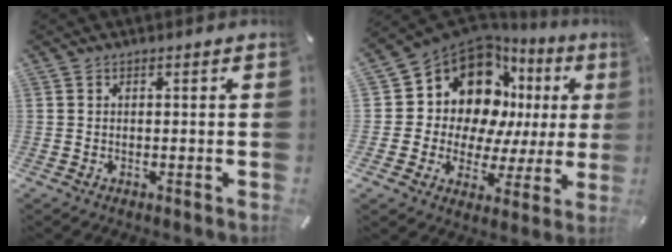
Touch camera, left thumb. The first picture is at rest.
{"total": 15.3, "force": [7.8, 11.2, 7.0], "torque": [-0.117, -0.081, 0.142]}